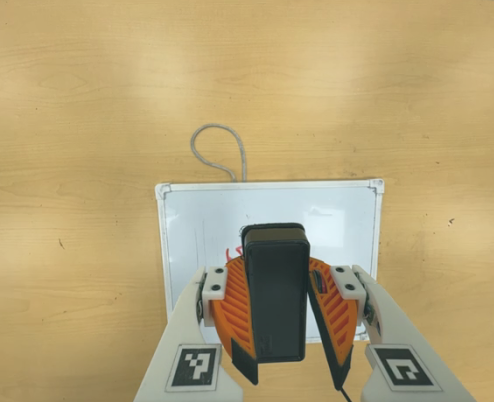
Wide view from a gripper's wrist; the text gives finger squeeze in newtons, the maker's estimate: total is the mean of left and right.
{"total": 9.6, "left": 9.7, "right": 9.4}